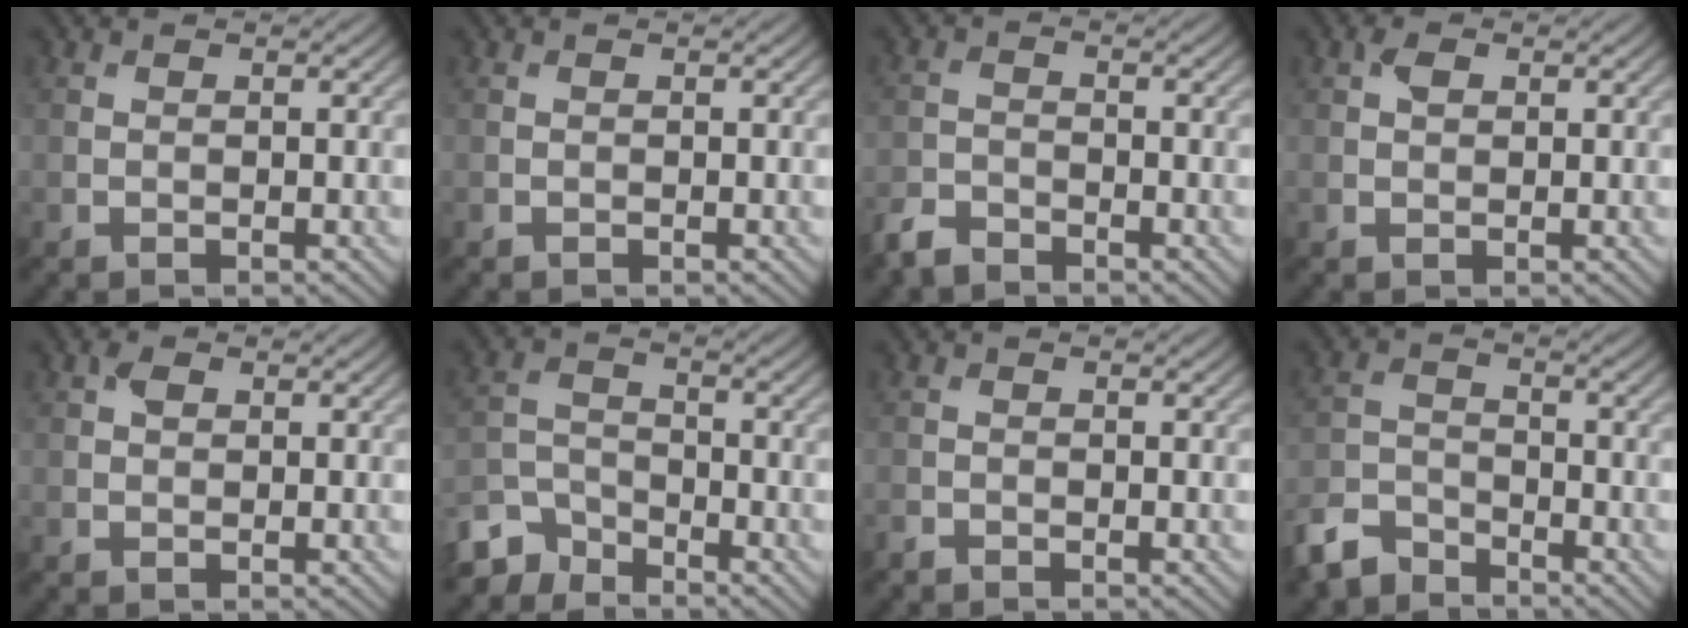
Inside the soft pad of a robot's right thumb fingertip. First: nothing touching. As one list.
[{"total": 0.0}, {"total": 3.1, "force": [-2.7, 1.0, 0.9], "torque": [-0.020, -0.006, -0.066]}, {"total": 1.4, "force": [0.5, 0.9, 0.9], "torque": [-0.018, 0.003, 0.008]}, {"total": 1.2, "force": [0.4, 0.8, 0.7], "torque": [-0.015, 0.002, 0.006]}, {"total": 5.5, "force": [-4.6, 2.5, 1.5], "torque": [-0.035, -0.007, -0.106]}, {"total": 0.8, "force": [-0.8, 0.1, 0.1], "torque": [-0.001, -0.002, -0.018]}, {"total": 5.6, "force": [-4.8, 2.3, 1.7], "torque": [-0.039, -0.008, -0.110]}]